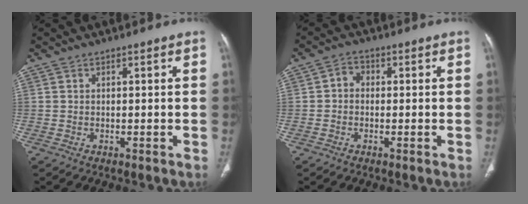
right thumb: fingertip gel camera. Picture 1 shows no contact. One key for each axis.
{"total": 2.4, "fx": -0.2, "fy": 2.0, "fz": 1.3, "tx": -0.012, "ty": 0.012, "tz": -0.015}